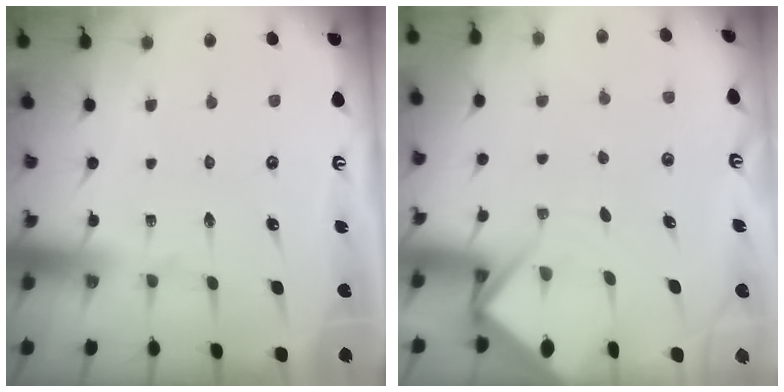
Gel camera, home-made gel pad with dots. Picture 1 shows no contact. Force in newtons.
{"total": 5.3, "press": 5.2, "slide": 0.6}